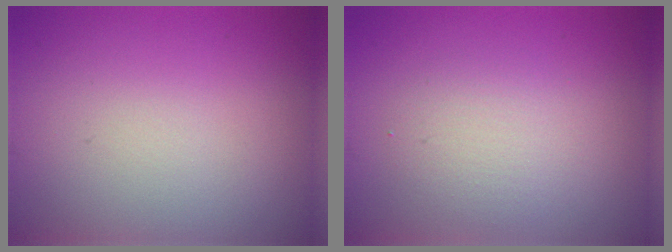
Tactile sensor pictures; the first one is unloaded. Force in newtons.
{"total": 2.3, "press": 2.3, "slide": 0.1}